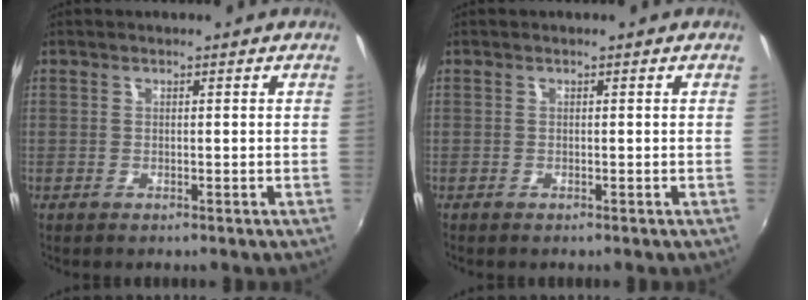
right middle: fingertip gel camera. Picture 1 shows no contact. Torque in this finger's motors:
{"motor_torque": [0.09, -0.08, 0.01, 0.01]}